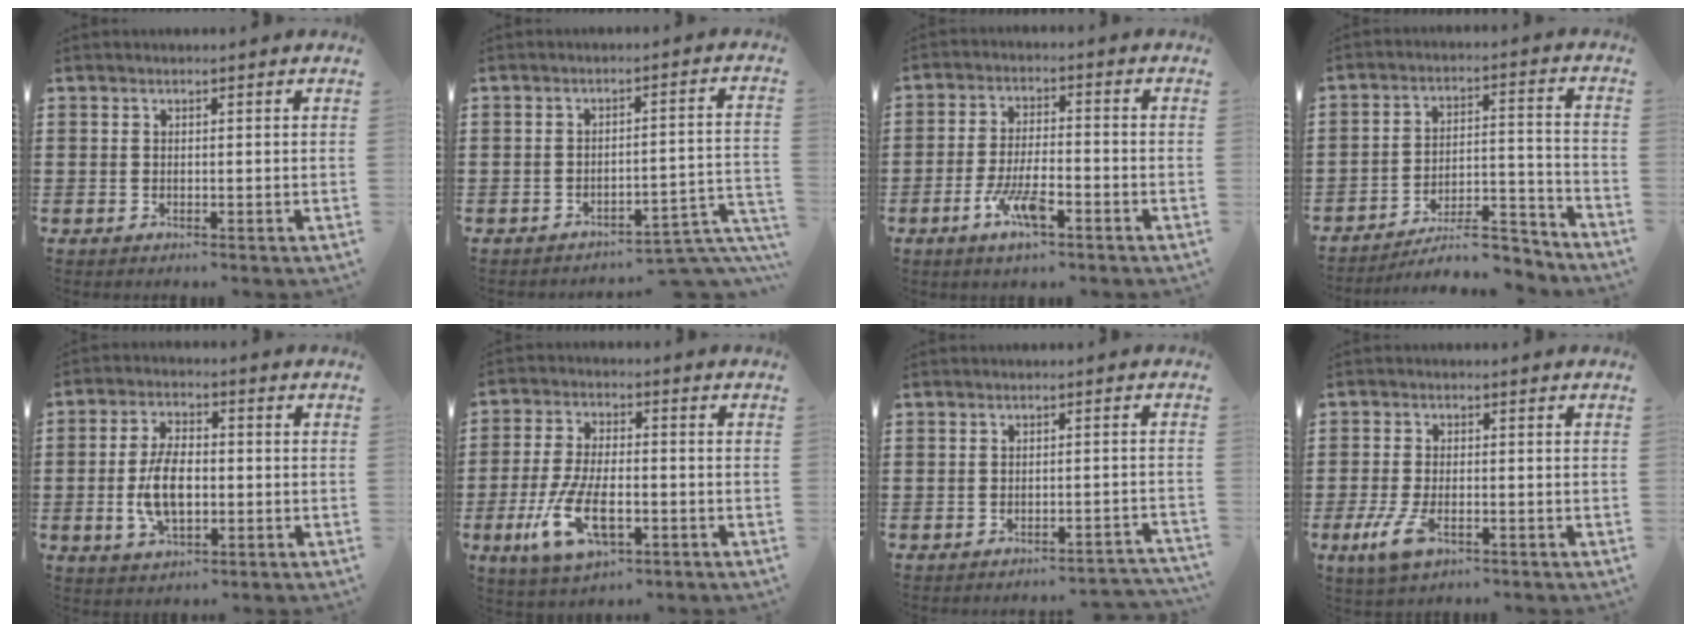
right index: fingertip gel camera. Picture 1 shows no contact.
{"total": 4.2, "force": [-3.8, 0.1, 1.7], "torque": [-0.032, -0.007, -0.078]}
{"total": 7.0, "force": [-3.6, 2.0, 5.6], "torque": [-0.130, -0.008, -0.070]}
{"total": 9.0, "force": [-7.8, 1.9, 4.1], "torque": [-0.051, 0.028, -0.145]}
{"total": 7.7, "force": [-1.1, 3.9, 6.6], "torque": [-0.143, 0.000, -0.024]}
{"total": 10.2, "force": [-3.6, 4.7, 8.4], "torque": [-0.190, -0.010, -0.066]}
{"total": 1.8, "force": [-1.7, 0.0, 0.5], "torque": [-0.014, 0.000, -0.037]}
{"total": 5.0, "force": [-2.1, 2.0, 4.0], "torque": [-0.101, -0.011, -0.045]}